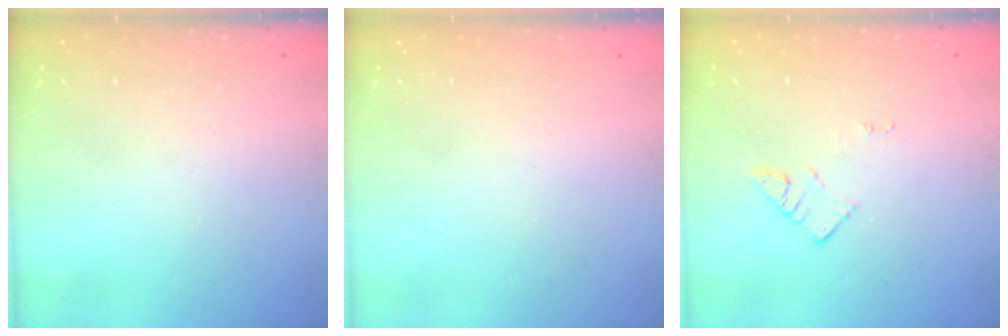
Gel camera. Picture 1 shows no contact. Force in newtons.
{"total": 1.7, "press": 1.7, "slide": 0.1}
{"total": 2.7, "press": 2.6, "slide": 0.4}